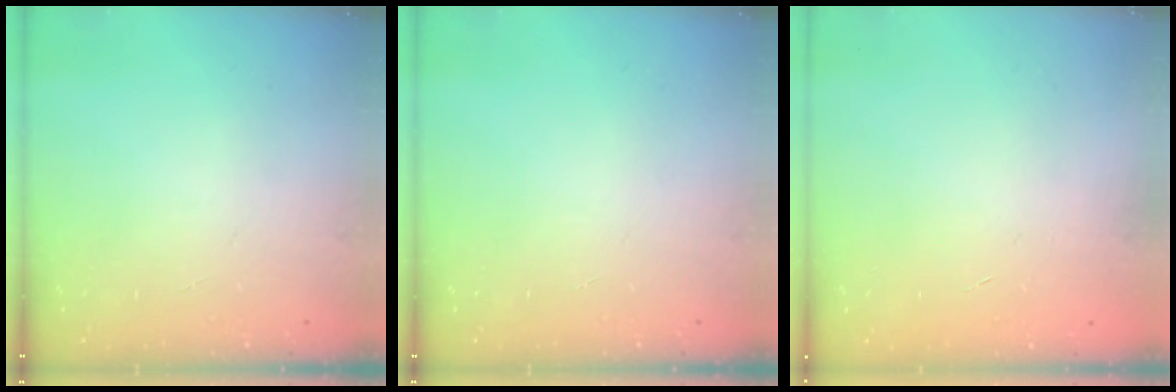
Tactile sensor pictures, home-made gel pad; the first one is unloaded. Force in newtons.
{"total": 0.0}
{"total": 0.0}